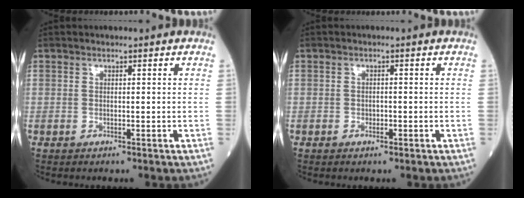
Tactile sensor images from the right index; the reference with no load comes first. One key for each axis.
{"total": 0.9, "fx": -0.4, "fy": 0.6, "fz": 0.6, "tx": -0.010, "ty": 0.001, "tz": -0.004}